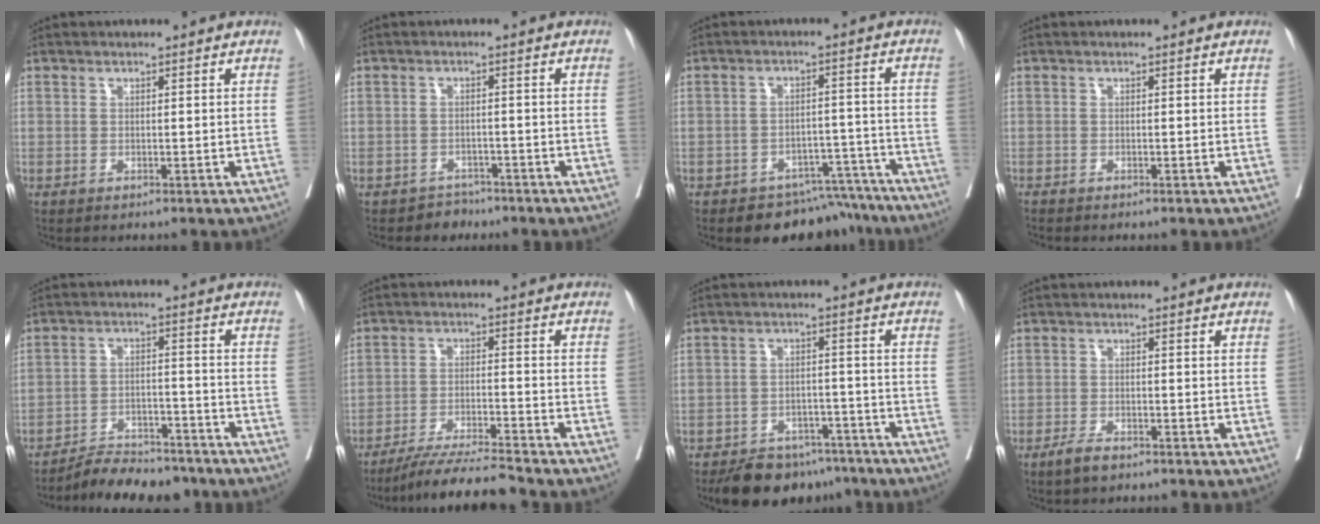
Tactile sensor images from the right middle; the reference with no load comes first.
{"total": 2.4, "force": [-1.9, 1.3, -0.6], "torque": [0.007, 0.005, -0.032]}
{"total": 9.0, "force": [-7.8, 4.3, 0.7], "torque": [0.024, 0.033, -0.098]}
{"total": 0.5, "force": [-0.5, -0.1, 0.0], "torque": [-0.001, -0.002, -0.013]}
{"total": 9.9, "force": [-9.2, 2.5, 2.6], "torque": [-0.030, 0.010, -0.145]}
{"total": 8.5, "force": [-7.8, -1.3, 3.1], "torque": [-0.046, -0.021, -0.141]}
{"total": 10.5, "force": [-8.6, 5.0, 3.3], "torque": [-0.035, 0.008, -0.124]}
{"total": 2.7, "force": [-2.1, 0.8, 1.5], "torque": [-0.033, -0.002, -0.038]}